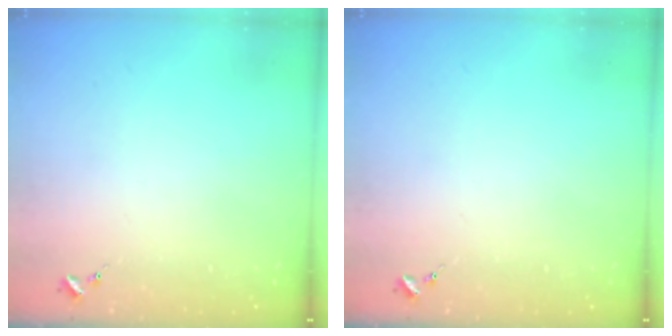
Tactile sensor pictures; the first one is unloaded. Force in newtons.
{"total": 0.0}